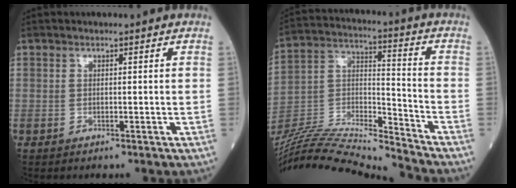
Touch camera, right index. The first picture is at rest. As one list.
[{"total": 20.7, "force": [-19.8, -0.8, 6.0], "torque": [-0.122, 0.010, -0.344]}]